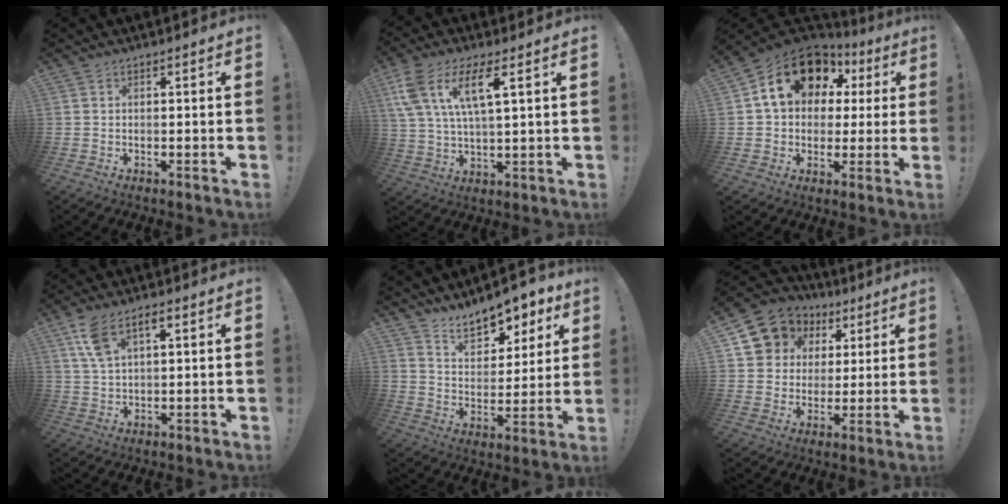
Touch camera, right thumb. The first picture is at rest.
{"total": 12.7, "force": [5.9, 4.1, 10.5], "torque": [-0.209, -0.008, 0.105]}
{"total": 17.6, "force": [7.7, 12.5, 9.6], "torque": [-0.140, -0.032, 0.147]}
{"total": 7.0, "force": [3.5, 3.5, 5.0], "torque": [-0.094, -0.007, 0.063]}
{"total": 12.1, "force": [9.9, 5.3, 4.6], "torque": [-0.066, -0.075, 0.181]}
{"total": 10.8, "force": [4.8, 9.2, 3.0], "torque": [-0.045, -0.033, 0.100]}